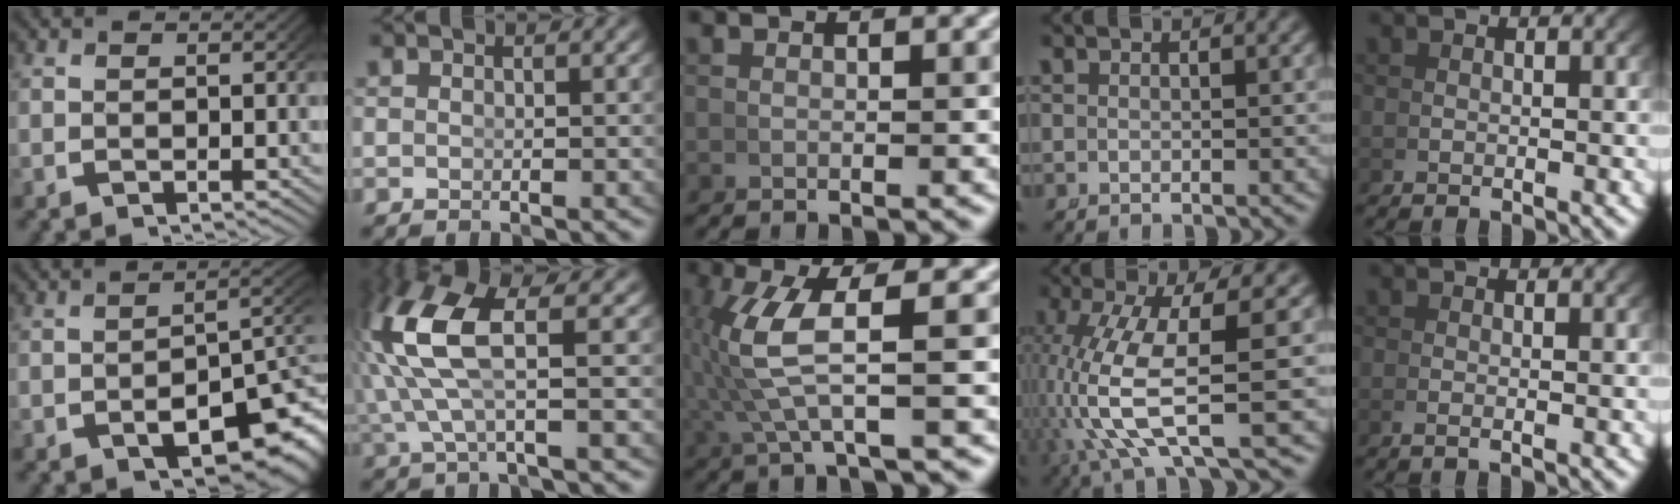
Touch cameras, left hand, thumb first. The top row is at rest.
{"thumb": {"total": 8.4, "force": [-2.2, 4.5, 6.7], "torque": [-0.082, -0.015, -0.017]}, "index": {"total": 7.2, "force": [1.4, 2.4, 6.6], "torque": [-0.156, -0.004, 0.031]}, "middle": {"total": 5.8, "force": [0.6, 1.5, 5.6], "torque": [-0.125, 0.007, 0.014]}, "ring": {"total": 7.4, "force": [-0.6, 2.2, 7.0], "torque": [-0.155, -0.026, 0.007]}, "little": {"total": 0.7, "force": [-0.3, 0.1, 0.7], "torque": [-0.025, -0.007, -0.004]}}